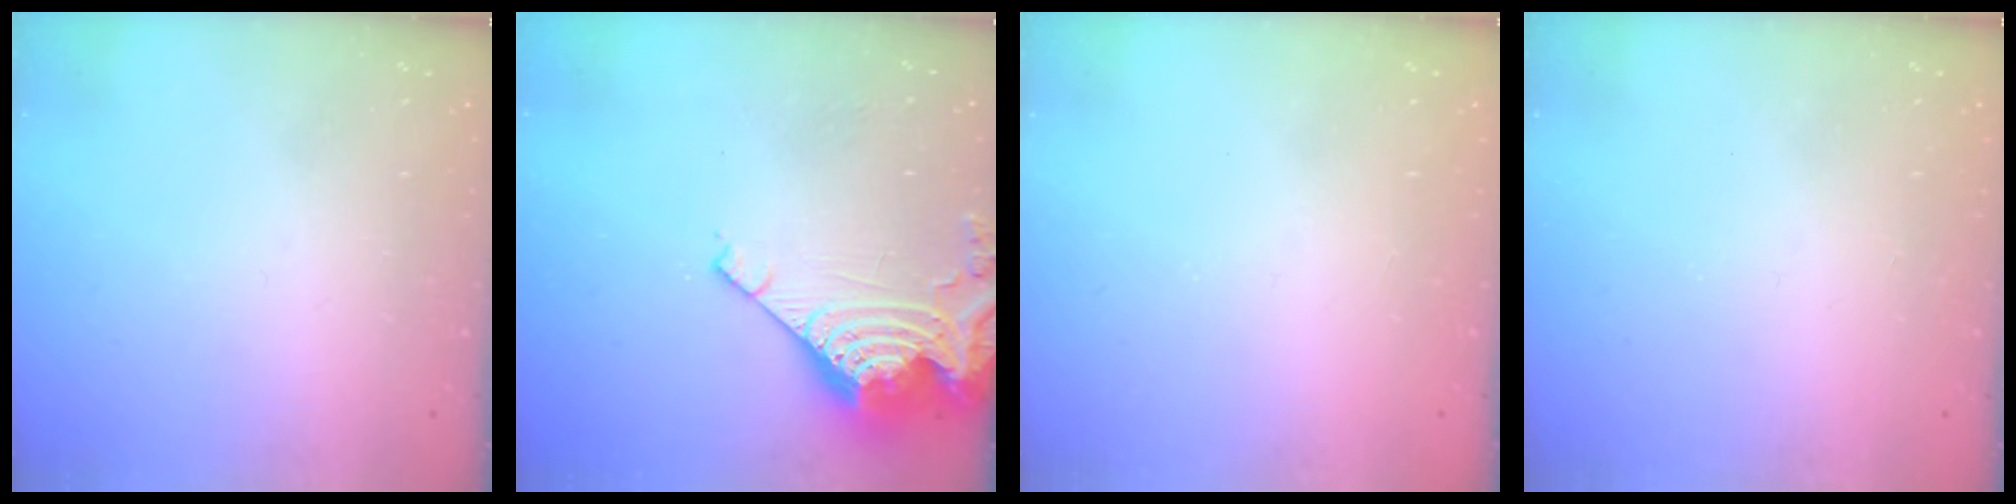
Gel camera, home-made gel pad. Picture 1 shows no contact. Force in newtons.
{"total": 10.1, "press": 10.1, "slide": 1.1}
{"total": 1.1, "press": 1.0, "slide": 0.1}
{"total": 1.4, "press": 1.2, "slide": 0.7}